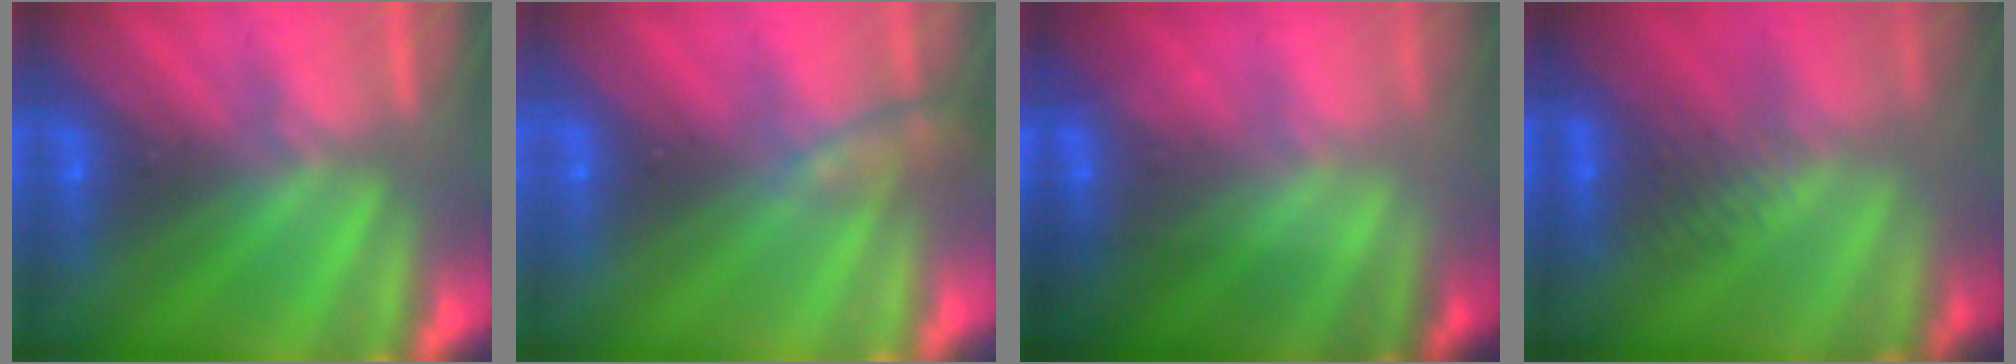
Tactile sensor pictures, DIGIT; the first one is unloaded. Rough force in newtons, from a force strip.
{"total": 2.3}
{"total": 1.6}
{"total": 3.1}